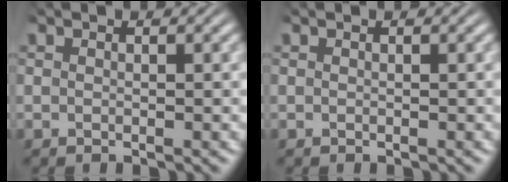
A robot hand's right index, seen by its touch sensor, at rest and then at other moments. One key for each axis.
{"total": 0.0}